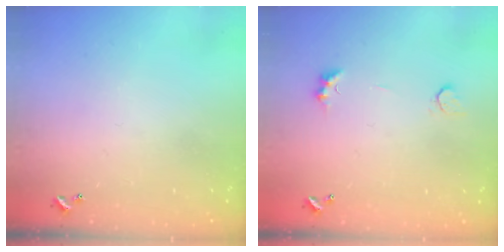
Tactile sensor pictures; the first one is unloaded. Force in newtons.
{"total": 2.7, "press": 2.6, "slide": 0.8}